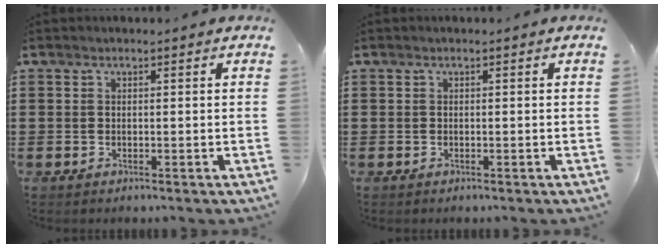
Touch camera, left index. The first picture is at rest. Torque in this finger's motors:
{"motor_torque": [0.00, 0.00, 0.00, 0.00]}